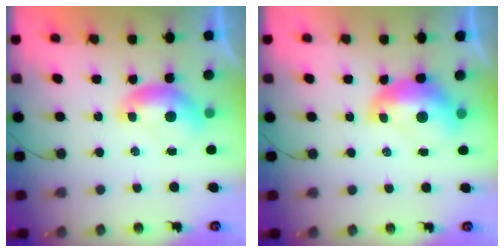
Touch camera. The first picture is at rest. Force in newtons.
{"total": 2.8, "press": 2.7, "slide": 0.7}